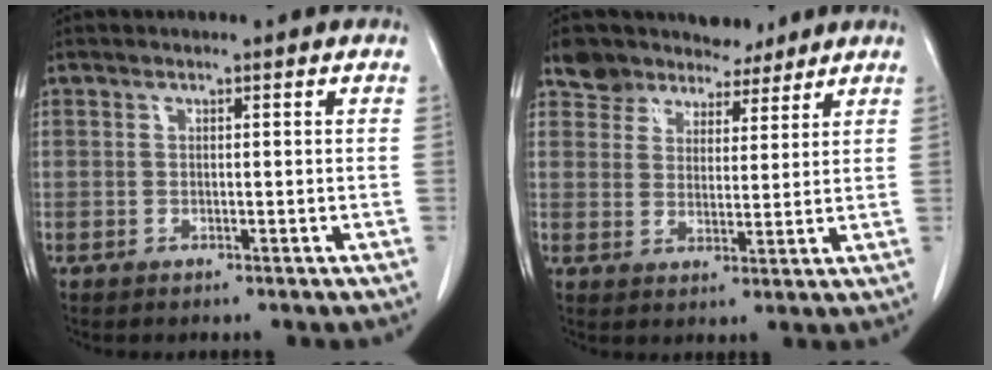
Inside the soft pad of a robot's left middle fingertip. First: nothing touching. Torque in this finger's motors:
{"motor_torque": [0.39, -0.55, 0.01, 0.01]}